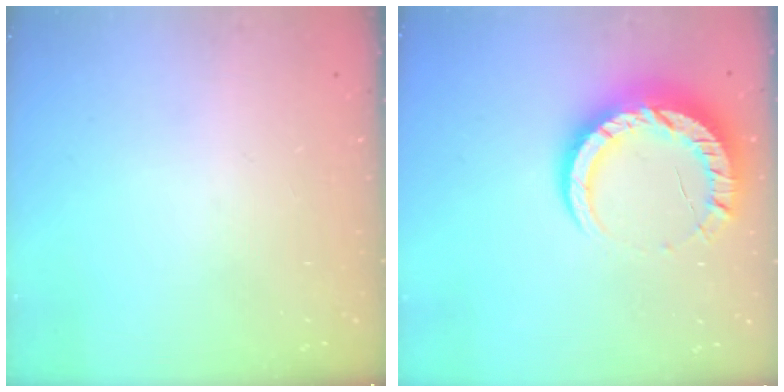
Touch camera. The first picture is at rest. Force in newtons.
{"total": 13.4, "press": 13.4, "slide": 1.1}